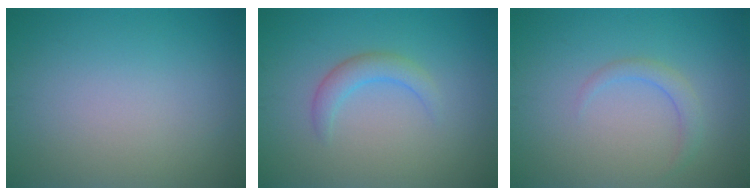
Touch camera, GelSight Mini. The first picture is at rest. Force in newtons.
{"total": 2.1, "press": 2.1, "slide": 0.2}
{"total": 1.5, "press": 1.5, "slide": 0.1}